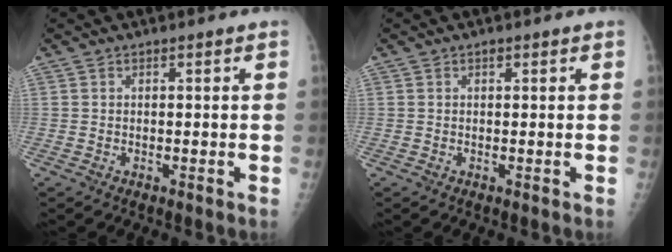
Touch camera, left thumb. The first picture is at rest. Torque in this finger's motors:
{"motor_torque": [0.58, -0.22, 0.56, 0.03, 0.00]}